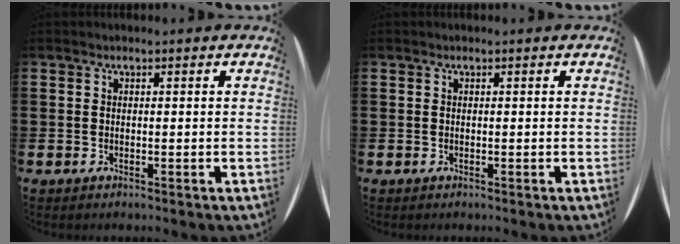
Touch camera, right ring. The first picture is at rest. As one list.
[{"total": 0.0}]